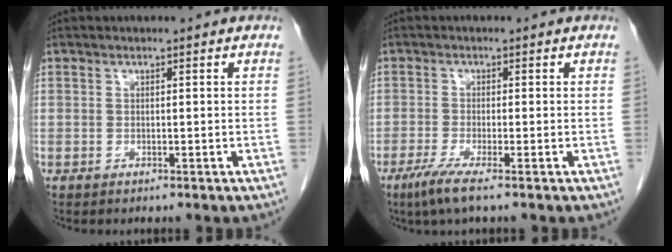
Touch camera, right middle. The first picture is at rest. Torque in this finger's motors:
{"motor_torque": [0.69, -0.54, 0.07, 0.05]}